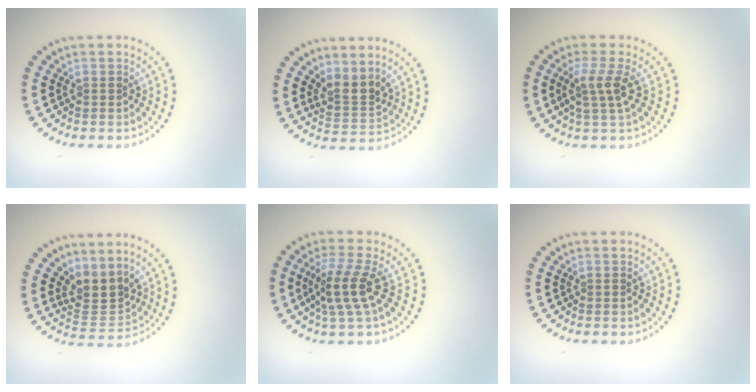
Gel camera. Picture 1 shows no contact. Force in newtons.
{"total": 2.6, "press": 1.9, "slide": 1.8}
{"total": 2.7, "press": 2.1, "slide": 1.7}
{"total": 3.3, "press": 2.5, "slide": 2.2}
{"total": 3.5, "press": 2.8, "slide": 2.1}
{"total": 0.0}